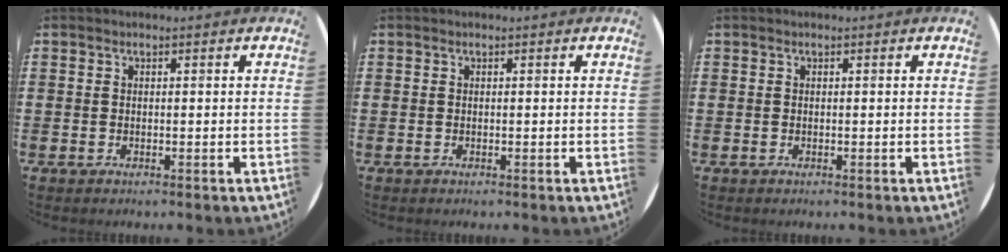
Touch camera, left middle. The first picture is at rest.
{"total": 0.0}
{"total": 0.0}